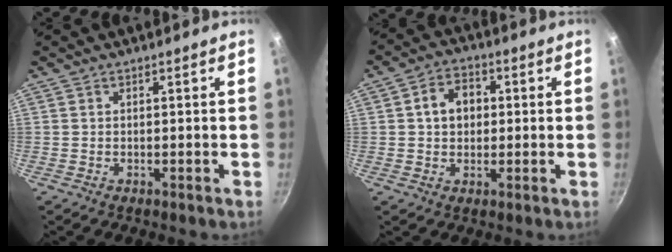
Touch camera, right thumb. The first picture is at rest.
{"total": 6.8, "force": [0.9, 5.3, 4.1], "torque": [-0.041, 0.012, 0.007]}